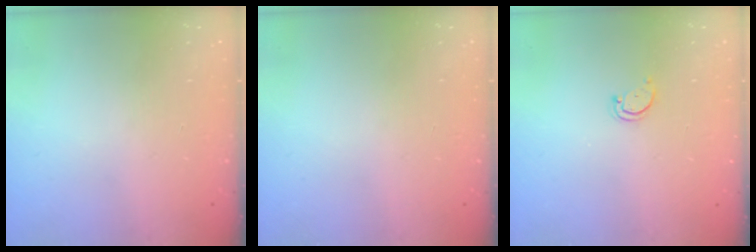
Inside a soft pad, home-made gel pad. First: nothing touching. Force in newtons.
{"total": 0.0}
{"total": 2.8, "press": 2.7, "slide": 0.3}